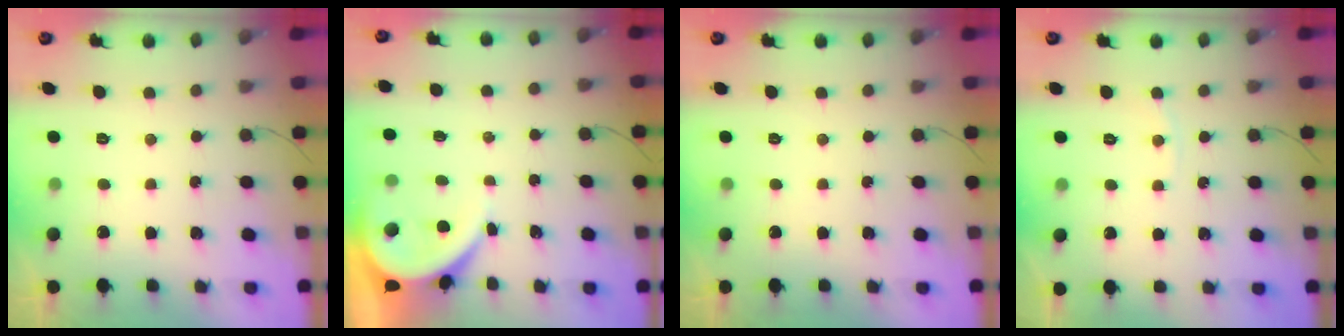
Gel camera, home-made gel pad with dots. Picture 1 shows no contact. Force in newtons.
{"total": 3.5, "press": 3.5, "slide": 0.4}
{"total": 0.0}
{"total": 3.4, "press": 3.4, "slide": 0.5}